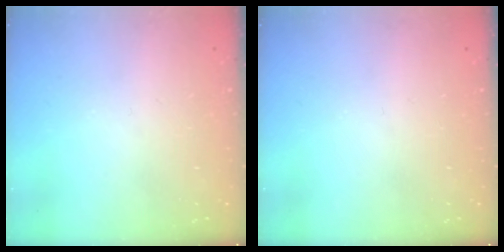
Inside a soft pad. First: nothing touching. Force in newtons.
{"total": 0.0}